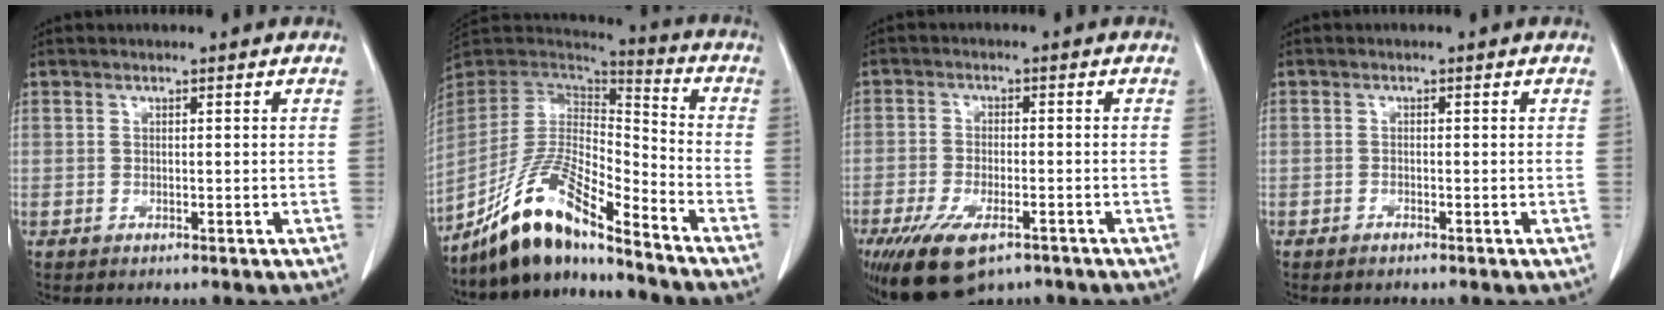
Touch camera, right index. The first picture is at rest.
{"total": 14.4, "force": [-11.6, 2.2, 8.4], "torque": [-0.164, 0.010, -0.215]}
{"total": 10.8, "force": [-7.0, 4.2, 7.1], "torque": [-0.134, -0.017, -0.114]}
{"total": 0.8, "force": [-0.7, 0.2, 0.3], "torque": [-0.010, -0.001, -0.010]}